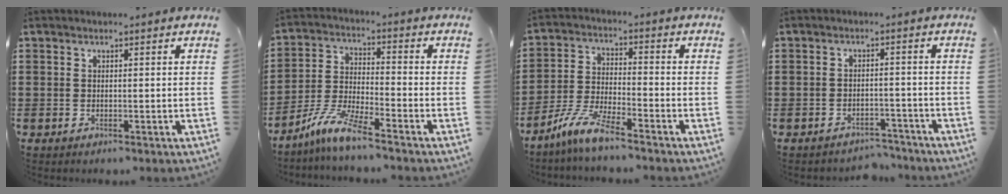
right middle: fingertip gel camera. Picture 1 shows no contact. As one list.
[{"total": 7.6, "force": [-6.2, 0.2, 4.4], "torque": [-0.102, -0.015, -0.124]}, {"total": 7.0, "force": [-5.6, 0.5, 4.1], "torque": [-0.100, -0.012, -0.112]}, {"total": 3.0, "force": [-3.0, 0.5, -0.2], "torque": [-0.004, 0.001, -0.065]}]